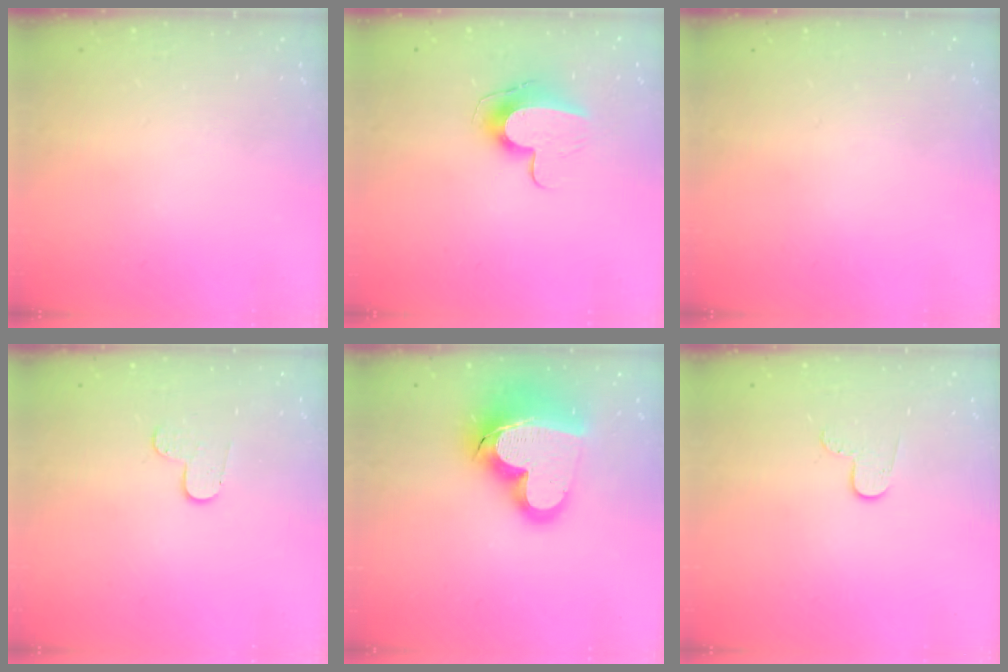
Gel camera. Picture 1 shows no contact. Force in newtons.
{"total": 9.6, "press": 9.6, "slide": 0.1}
{"total": 0.0}
{"total": 6.2, "press": 6.2, "slide": 0.6}
{"total": 23.0, "press": 22.9, "slide": 2.3}
{"total": 6.0, "press": 6.0, "slide": 0.5}